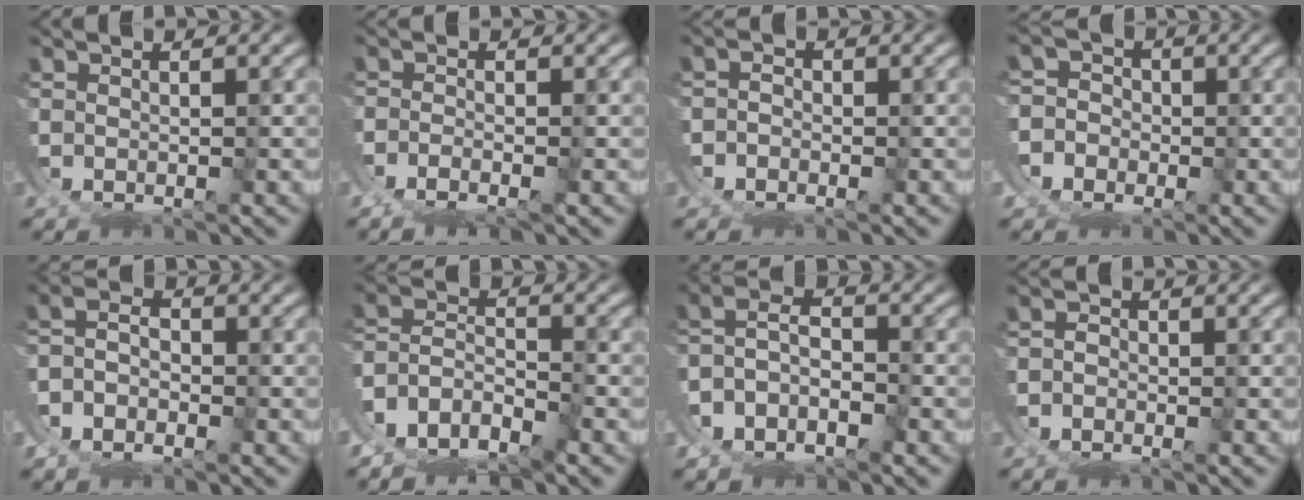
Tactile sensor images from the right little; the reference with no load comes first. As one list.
[{"total": 1.9, "force": [-1.2, -0.8, 1.1], "torque": [-0.016, -0.006, -0.015]}, {"total": 2.9, "force": [-1.5, 2.4, 0.7], "torque": [-0.019, -0.015, -0.024]}, {"total": 4.4, "force": [-0.8, 4.3, -0.1], "torque": [-0.015, -0.018, -0.019]}, {"total": 4.1, "force": [-1.0, 3.4, 2.0], "torque": [-0.037, -0.010, -0.020]}, {"total": 8.2, "force": [-3.0, 7.3, 2.3], "torque": [-0.086, -0.042, -0.050]}, {"total": 7.0, "force": [-2.0, 6.3, 2.5], "torque": [-0.065, -0.022, -0.038]}, {"total": 2.1, "force": [-1.1, 1.8, 0.5], "torque": [-0.014, -0.011, -0.017]}]